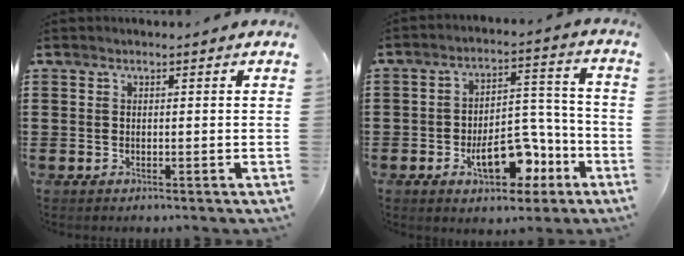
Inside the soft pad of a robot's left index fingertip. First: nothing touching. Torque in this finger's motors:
{"motor_torque": [1.63, 0.51, 0.37, 0.12]}